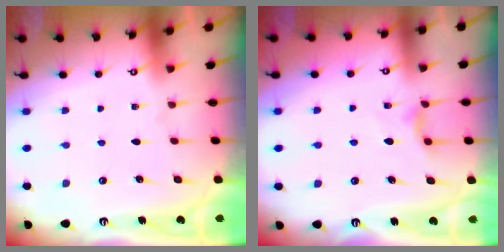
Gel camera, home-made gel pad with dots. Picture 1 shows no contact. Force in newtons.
{"total": 4.2, "press": 4.2, "slide": 0.5}